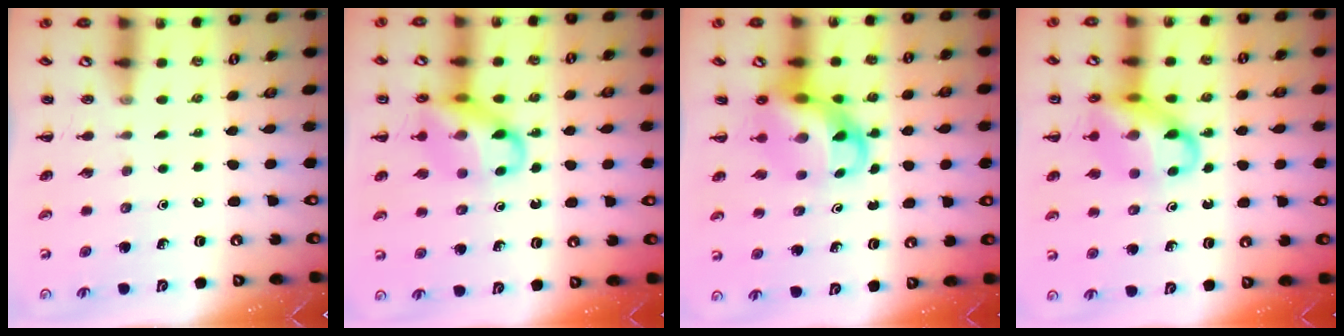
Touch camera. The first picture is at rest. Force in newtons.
{"total": 14.3, "press": 14.1, "slide": 2.3}
{"total": 8.5, "press": 8.2, "slide": 2.2}
{"total": 15.7, "press": 15.5, "slide": 2.6}